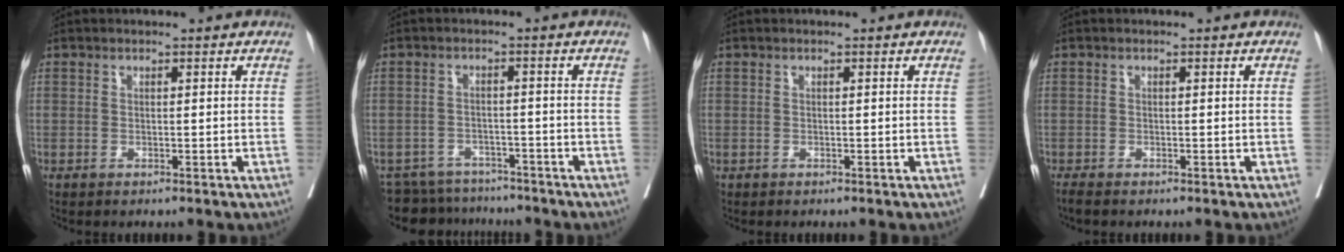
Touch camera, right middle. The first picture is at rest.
{"total": 8.3, "force": [-7.9, 2.8, 0.2], "torque": [-0.001, 0.009, -0.110]}
{"total": 0.0}
{"total": 1.0, "force": [-0.9, 0.0, 0.4], "torque": [-0.015, -0.005, -0.019]}